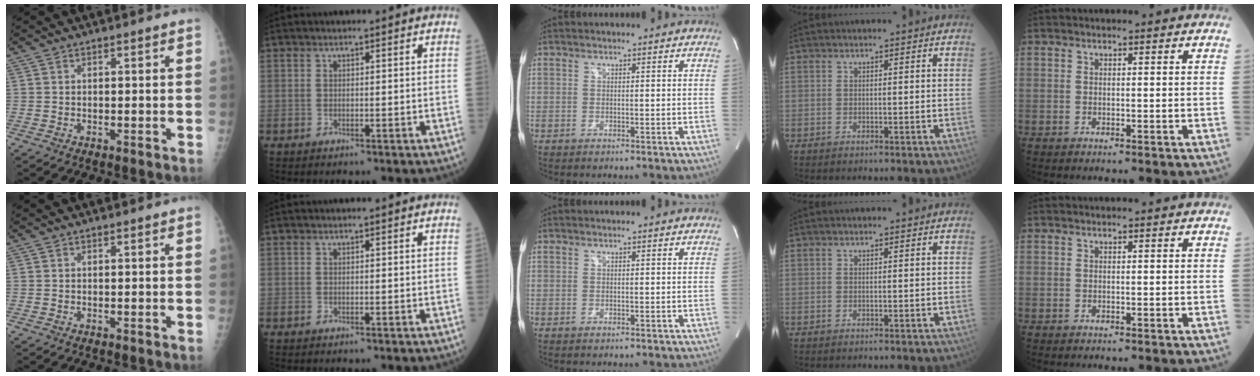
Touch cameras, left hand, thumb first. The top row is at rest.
{}